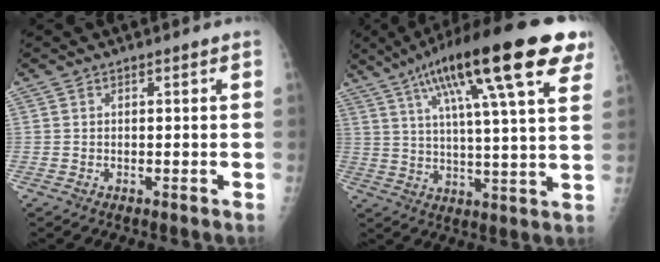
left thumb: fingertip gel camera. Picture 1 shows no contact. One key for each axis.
{"total": 24.9, "fx": 12.9, "fy": 5.0, "fz": 20.8, "tx": -0.322, "ty": -0.001, "tz": 0.194}